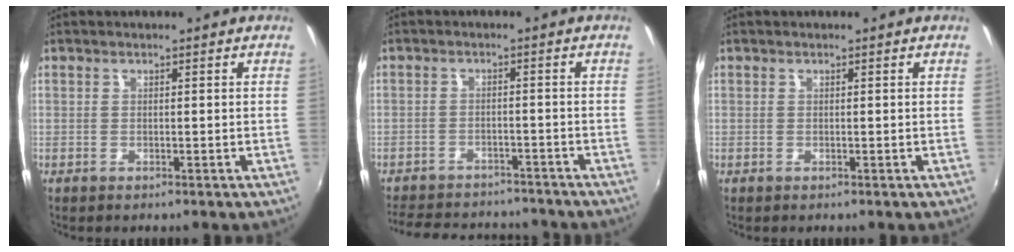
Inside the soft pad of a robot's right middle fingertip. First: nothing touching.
{"total": 14.6, "force": [-12.7, 5.2, 5.0], "torque": [-0.123, 0.020, -0.175]}
{"total": 0.0}